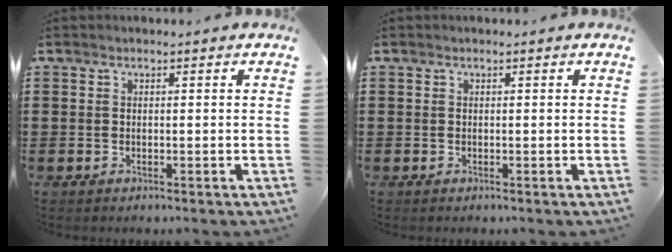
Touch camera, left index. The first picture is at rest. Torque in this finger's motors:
{"motor_torque": [0.00, 0.00, 0.00, 0.00]}